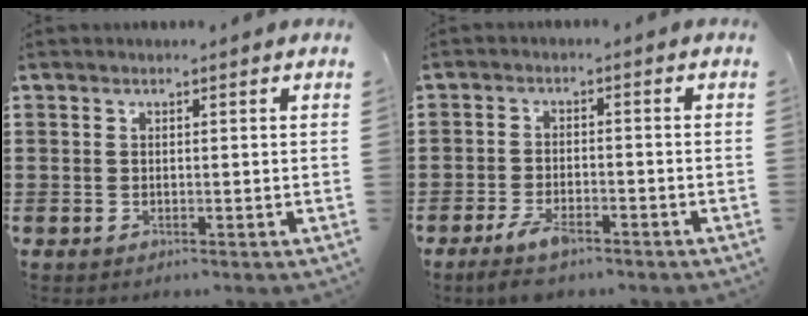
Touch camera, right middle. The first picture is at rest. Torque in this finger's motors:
{"motor_torque": [1.24, 0.81, 0.52, 0.10]}